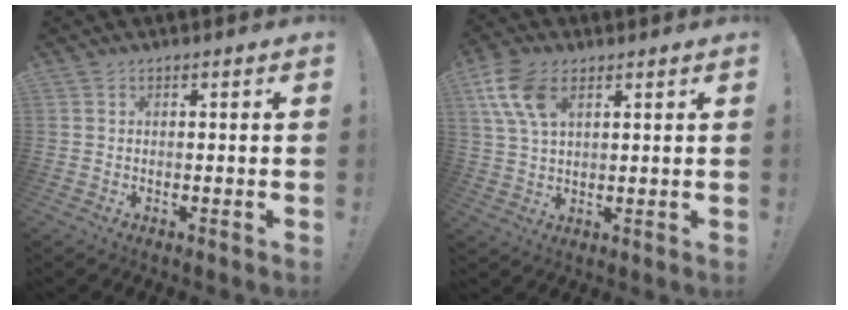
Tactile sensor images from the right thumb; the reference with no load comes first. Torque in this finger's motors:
{"motor_torque": [1.76, 1.13, 0.69, -0.25, 0.28]}